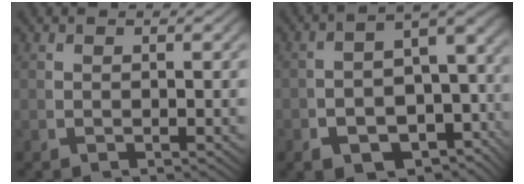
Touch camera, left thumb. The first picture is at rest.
{"total": 10.3, "force": [-3.8, 6.8, 6.8], "torque": [-0.111, -0.035, -0.041]}